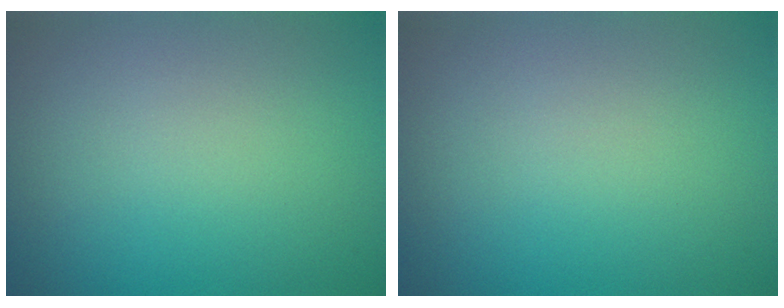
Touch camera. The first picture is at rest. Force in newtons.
{"total": 0.0}